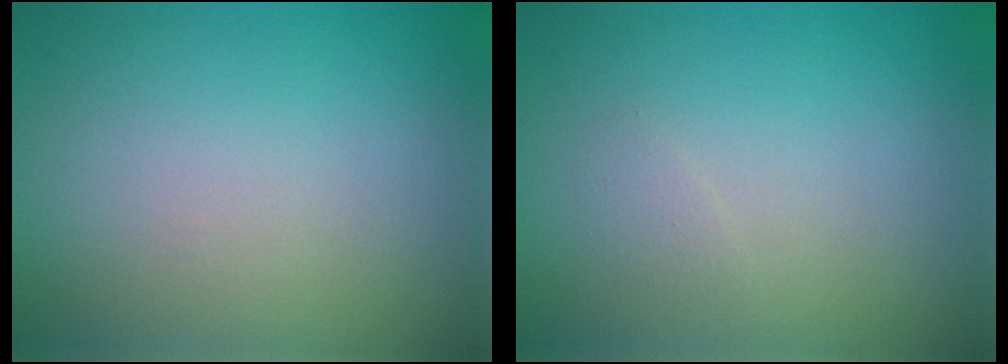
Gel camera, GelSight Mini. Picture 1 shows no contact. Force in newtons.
{"total": 0.7, "press": 0.7, "slide": 0.0}